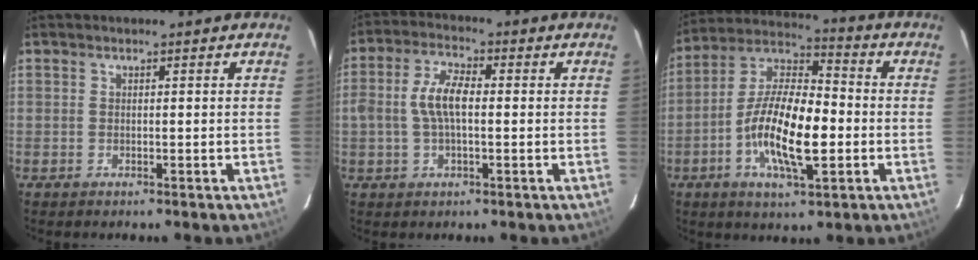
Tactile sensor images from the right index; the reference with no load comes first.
{"total": 6.8, "force": [-0.2, 3.0, 6.1], "torque": [-0.123, 0.013, -0.004]}
{"total": 15.9, "force": [-3.7, 5.5, 14.5], "torque": [-0.280, -0.003, -0.076]}